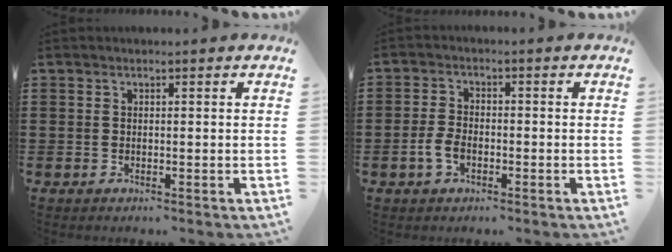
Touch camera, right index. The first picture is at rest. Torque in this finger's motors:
{"motor_torque": [1.11, 1.03, 0.37, 0.10]}